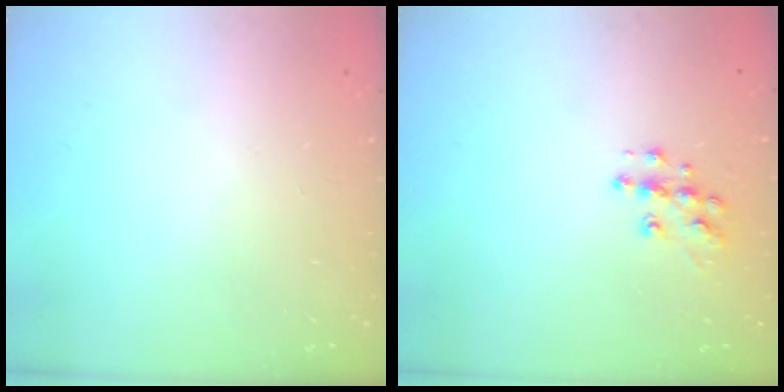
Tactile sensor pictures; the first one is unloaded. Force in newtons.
{"total": 9.5, "press": 9.5, "slide": 0.6}